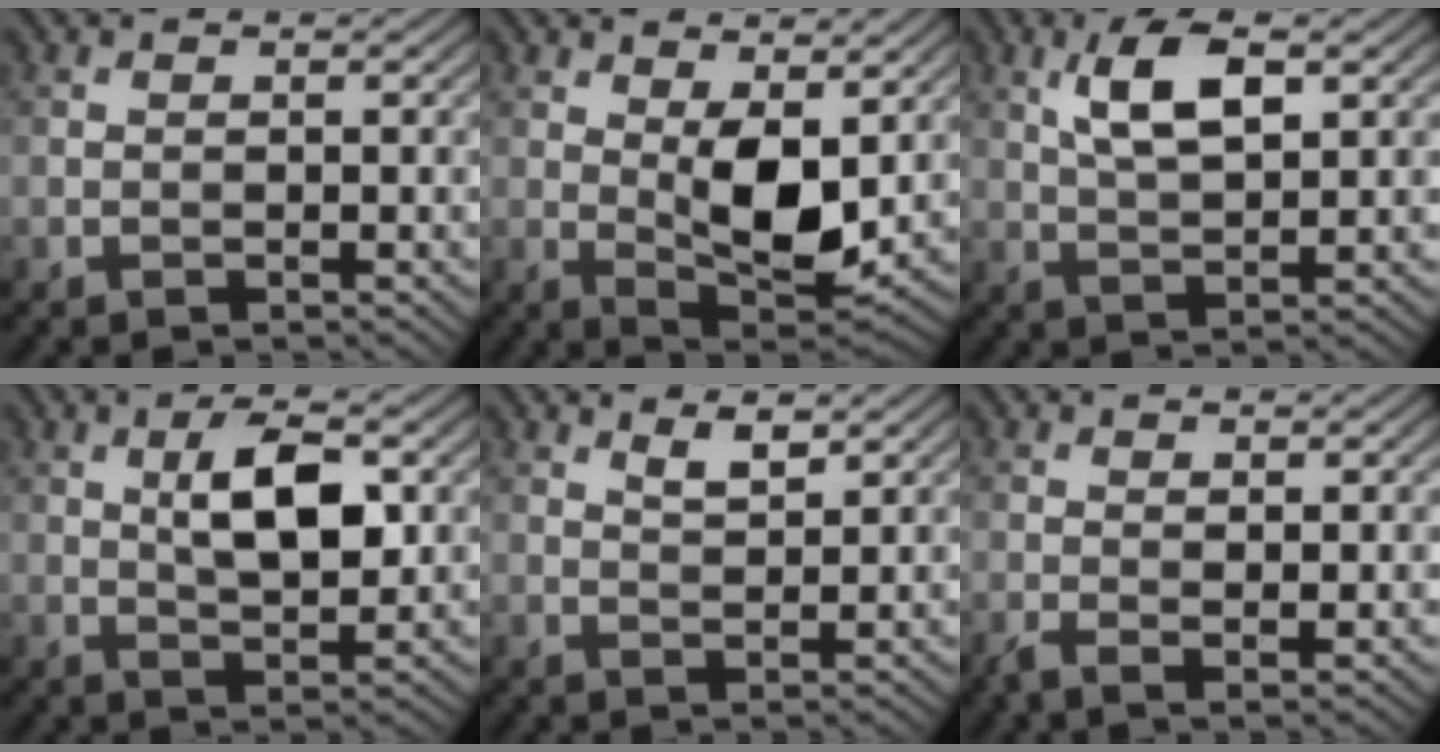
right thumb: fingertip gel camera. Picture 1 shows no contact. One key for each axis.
{"total": 7.6, "fx": 1.5, "fy": 3.5, "fz": 6.6, "tx": -0.119, "ty": -0.007, "tz": 0.031}
{"total": 6.1, "fx": 2.4, "fy": 2.2, "fz": 5.2, "tx": -0.108, "ty": 0.001, "tz": 0.044}
{"total": 6.6, "fx": 1.6, "fy": 2.6, "fz": 5.8, "tx": -0.103, "ty": 0.003, "tz": 0.029}
{"total": 2.6, "fx": 1.9, "fy": 0.6, "fz": 1.7, "tx": -0.033, "ty": -0.003, "tz": 0.040}
{"total": 1.8, "fx": -0.1, "fy": 0.7, "fz": 1.7, "tx": -0.041, "ty": -0.003, "tz": -0.003}